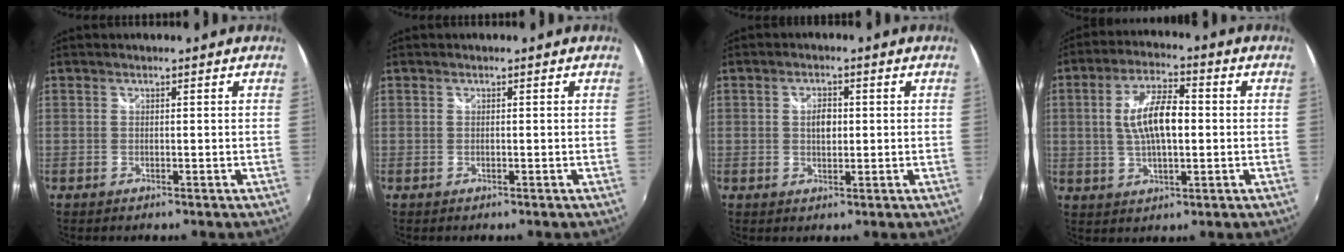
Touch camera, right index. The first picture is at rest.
{"total": 0.0}
{"total": 3.2, "force": [0.3, 1.9, 2.5], "torque": [-0.041, 0.005, 0.004]}
{"total": 9.9, "force": [0.4, 3.9, 9.1], "torque": [-0.173, 0.010, 0.009]}